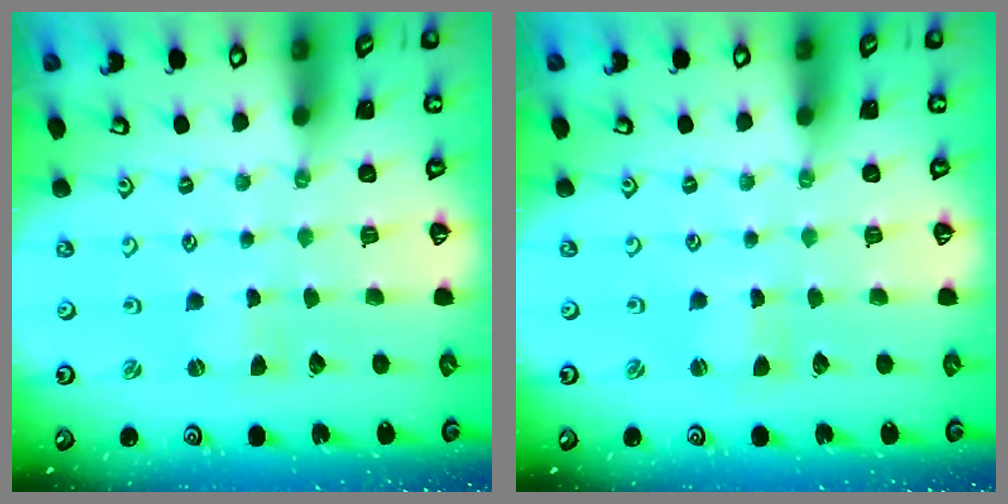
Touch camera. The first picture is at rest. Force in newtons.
{"total": 1.3, "press": 1.3, "slide": 0.1}